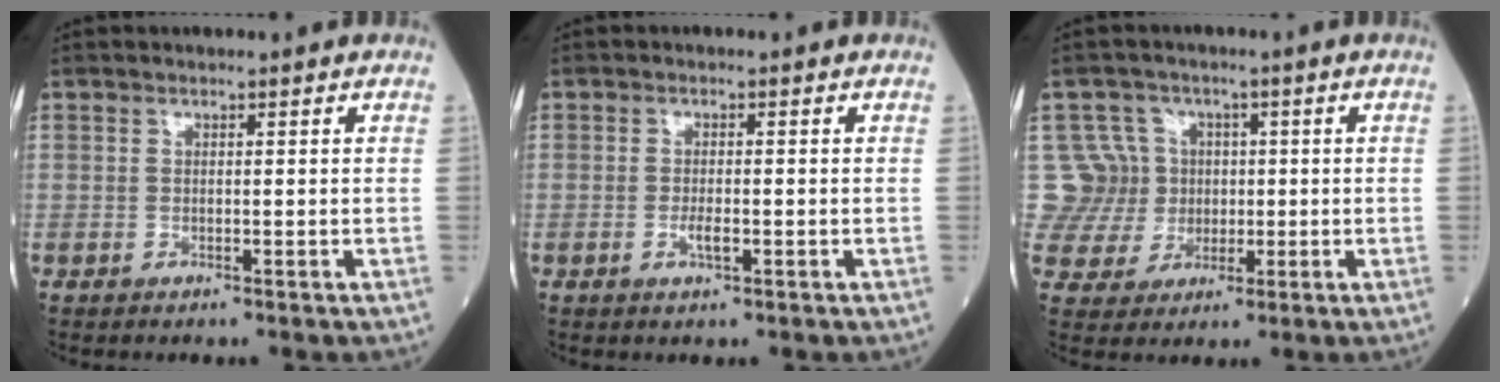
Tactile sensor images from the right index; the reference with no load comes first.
{"total": 1.9, "force": [-0.7, 0.5, 1.7], "torque": [-0.033, -0.001, -0.012]}
{"total": 8.2, "force": [1.3, 8.1, -0.1], "torque": [0.005, 0.032, 0.031]}